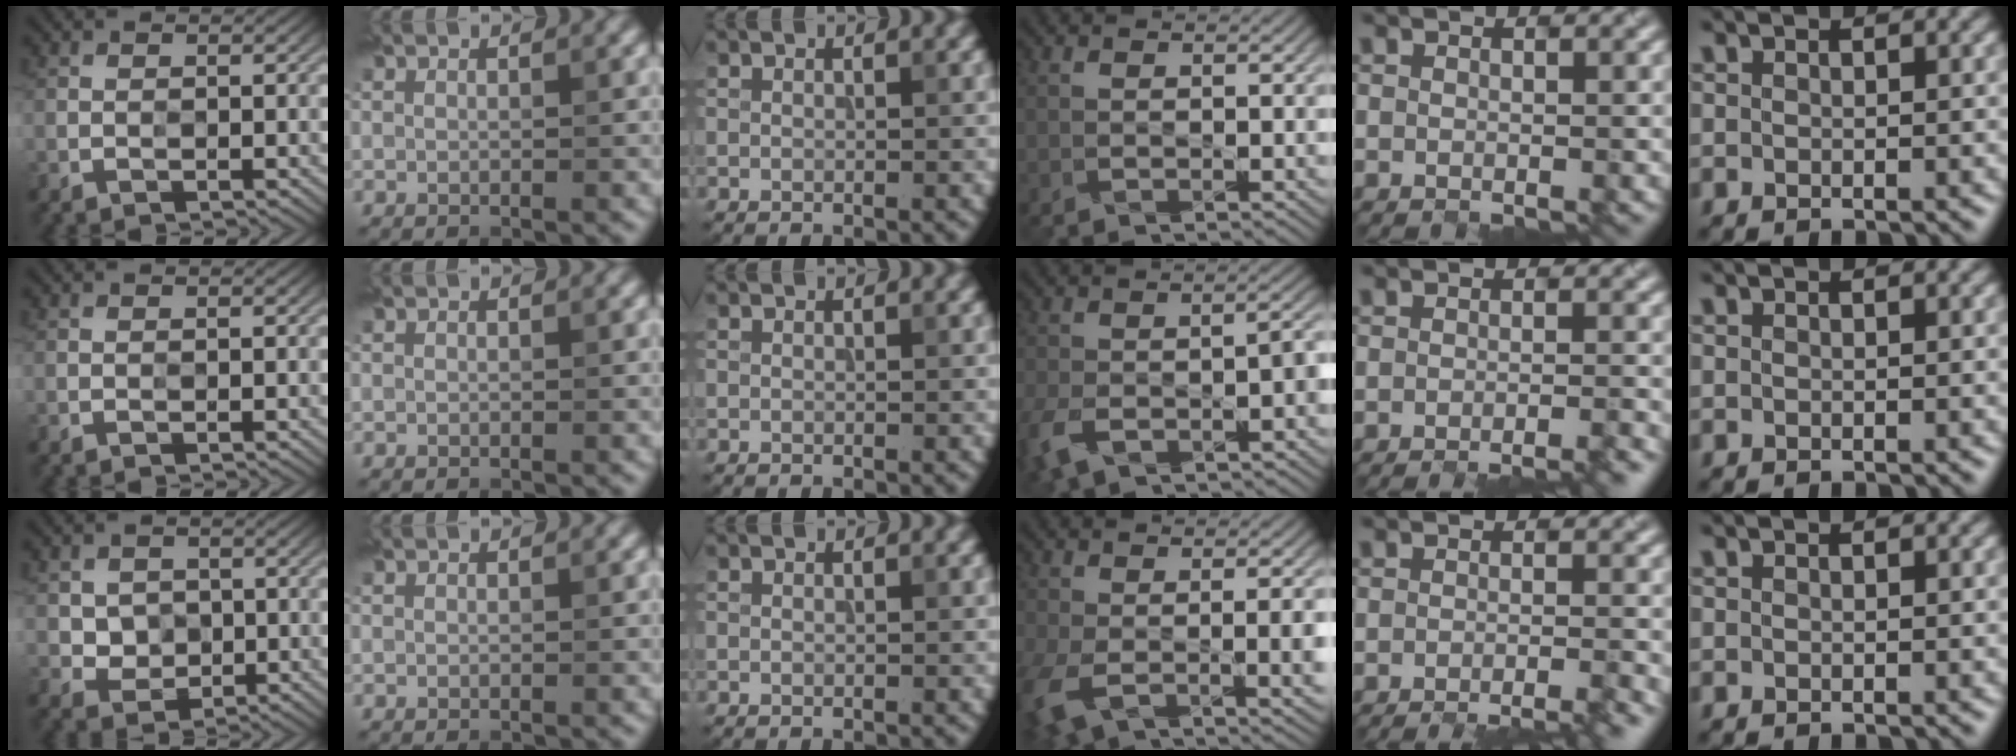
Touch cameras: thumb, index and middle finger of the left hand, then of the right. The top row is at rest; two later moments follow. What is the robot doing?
{"motion": "close", "object": "glasses case"}